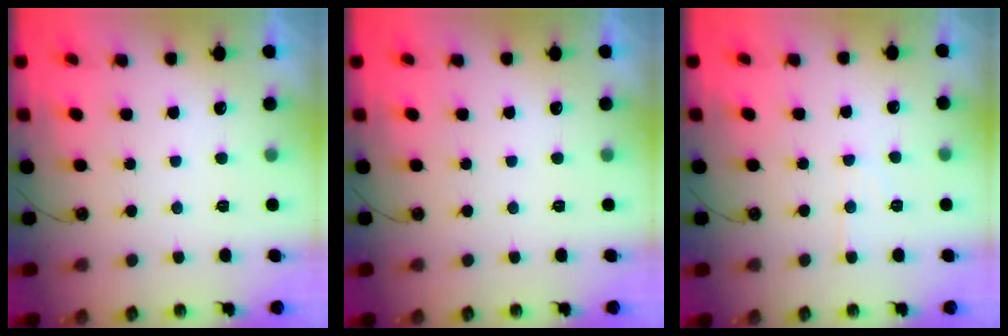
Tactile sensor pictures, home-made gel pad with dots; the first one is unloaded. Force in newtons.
{"total": 0.0}
{"total": 5.6, "press": 5.6, "slide": 0.8}